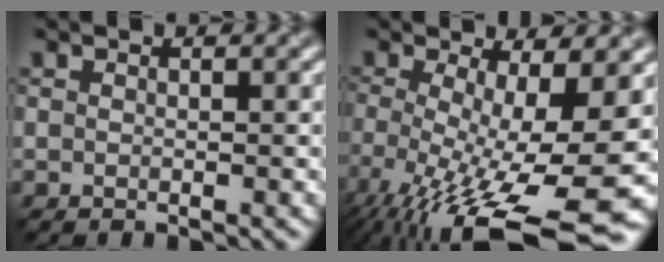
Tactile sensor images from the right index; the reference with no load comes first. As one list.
[{"total": 14.5, "force": [-5.1, 4.8, 12.7], "torque": [-0.218, -0.040, -0.070]}]